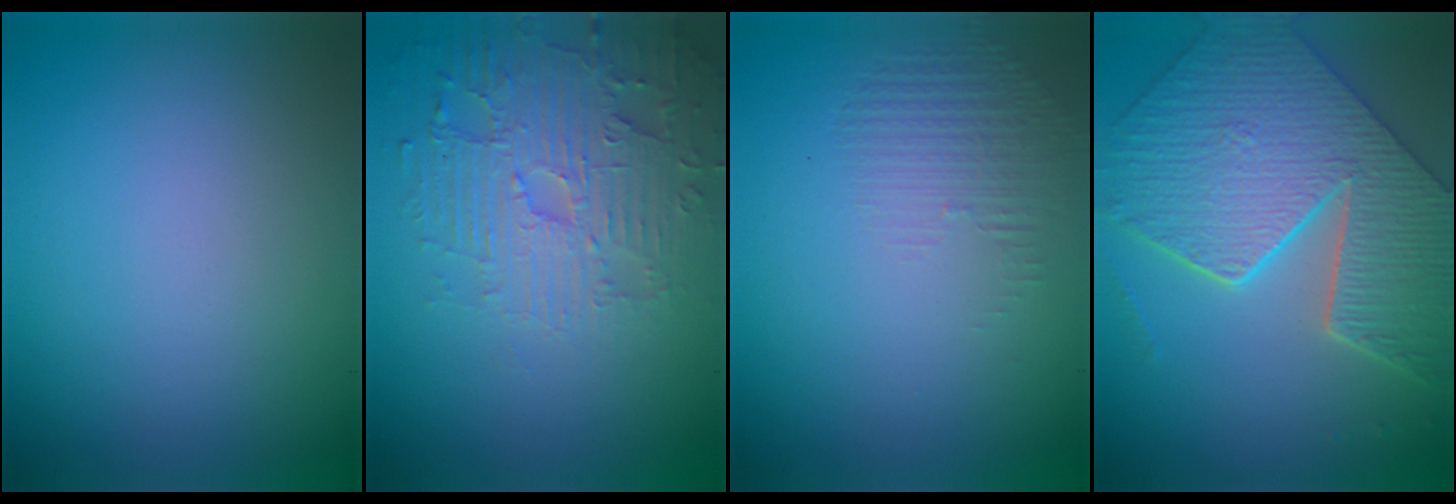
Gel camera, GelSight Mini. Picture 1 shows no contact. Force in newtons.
{"total": 4.5, "press": 4.1, "slide": 1.8}
{"total": 1.4, "press": 0.1, "slide": 1.4}
{"total": 9.3, "press": 6.8, "slide": 6.4}